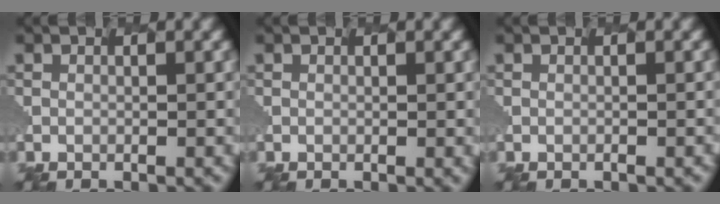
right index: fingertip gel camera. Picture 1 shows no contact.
{"total": 0.6, "force": [0.0, 0.1, 0.6], "torque": [-0.012, 0.001, -0.001]}
{"total": 0.6, "force": [-0.3, 0.2, 0.4], "torque": [-0.004, 0.000, 0.000]}